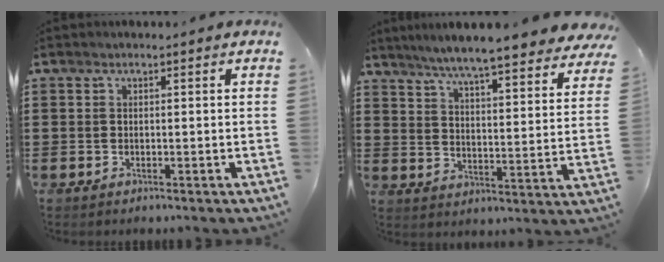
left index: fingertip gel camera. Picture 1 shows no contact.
{"total": 6.5, "force": [6.0, -0.7, 2.4], "torque": [-0.073, -0.044, 0.099]}